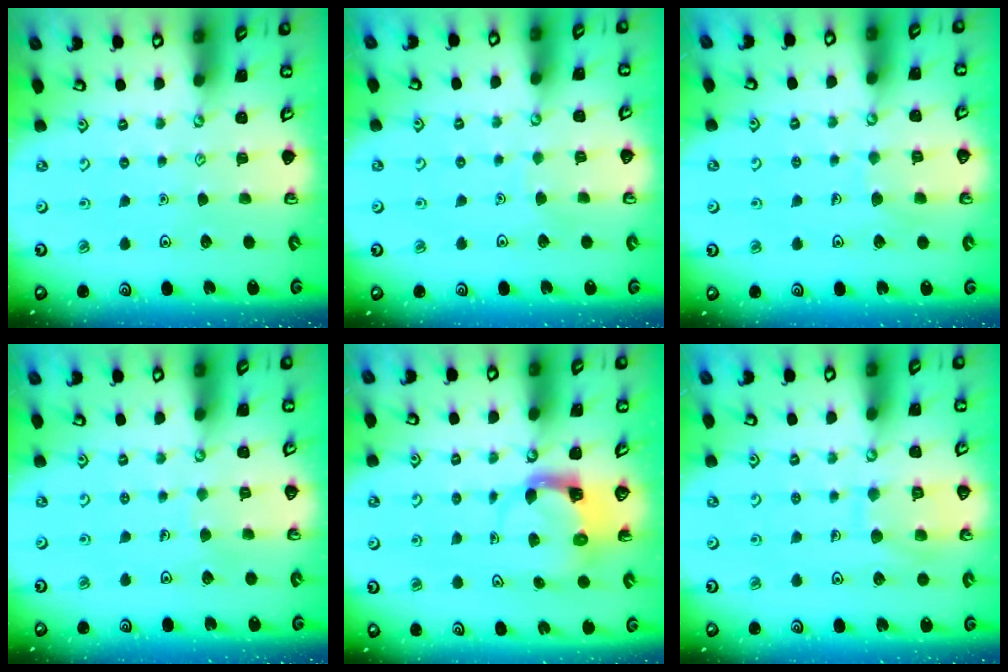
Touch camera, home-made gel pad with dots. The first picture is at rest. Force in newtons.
{"total": 2.7, "press": 2.7, "slide": 0.2}
{"total": 5.6, "press": 5.6, "slide": 0.2}
{"total": 2.3, "press": 2.3, "slide": 0.1}
{"total": 3.8, "press": 3.8, "slide": 0.4}
{"total": 9.5, "press": 9.5, "slide": 0.8}